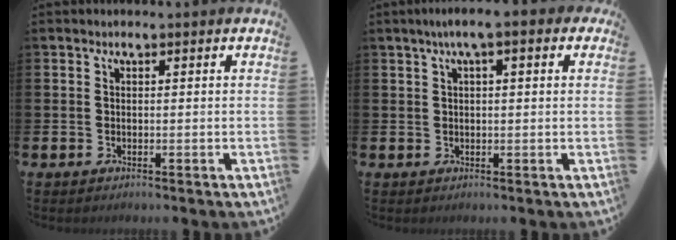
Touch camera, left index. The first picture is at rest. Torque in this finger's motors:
{"motor_torque": [1.06, -1.08, 0.68, 0.15]}